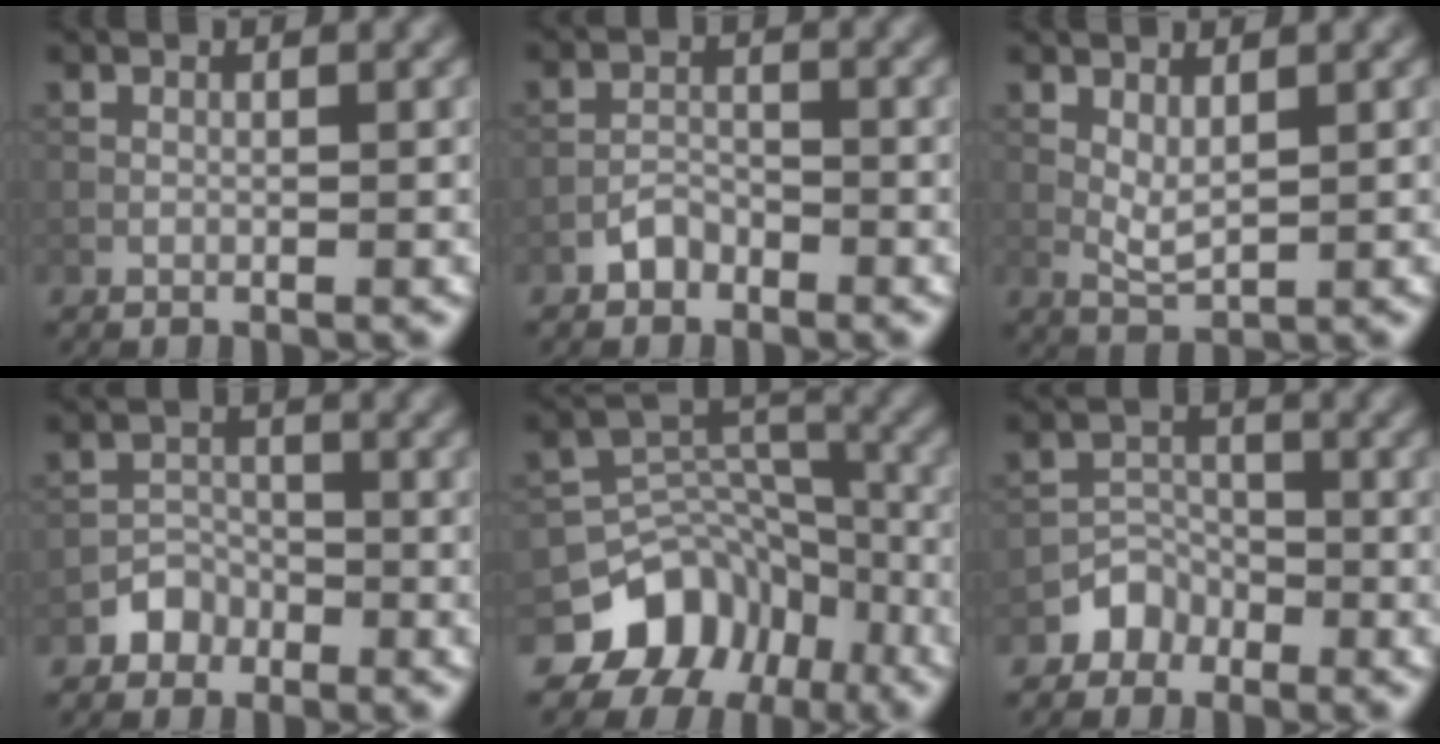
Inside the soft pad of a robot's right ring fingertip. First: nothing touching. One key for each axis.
{"total": 1.7, "fx": -1.3, "fy": 0.9, "fz": 0.5, "tx": -0.006, "ty": 0.008, "tz": -0.027}
{"total": 1.9, "fx": 0.8, "fy": 0.7, "fz": 1.6, "tx": -0.039, "ty": -0.001, "tz": 0.019}
{"total": 2.1, "fx": -1.4, "fy": 1.6, "fz": 0.2, "tx": 0.007, "ty": 0.011, "tz": -0.028}
{"total": 9.9, "fx": -6.2, "fy": 7.5, "fz": 2.1, "tx": -0.029, "ty": 0.018, "tz": -0.109}
{"total": 2.4, "fx": -1.7, "fy": 1.7, "fz": 0.1, "tx": 0.010, "ty": 0.010, "tz": -0.032}